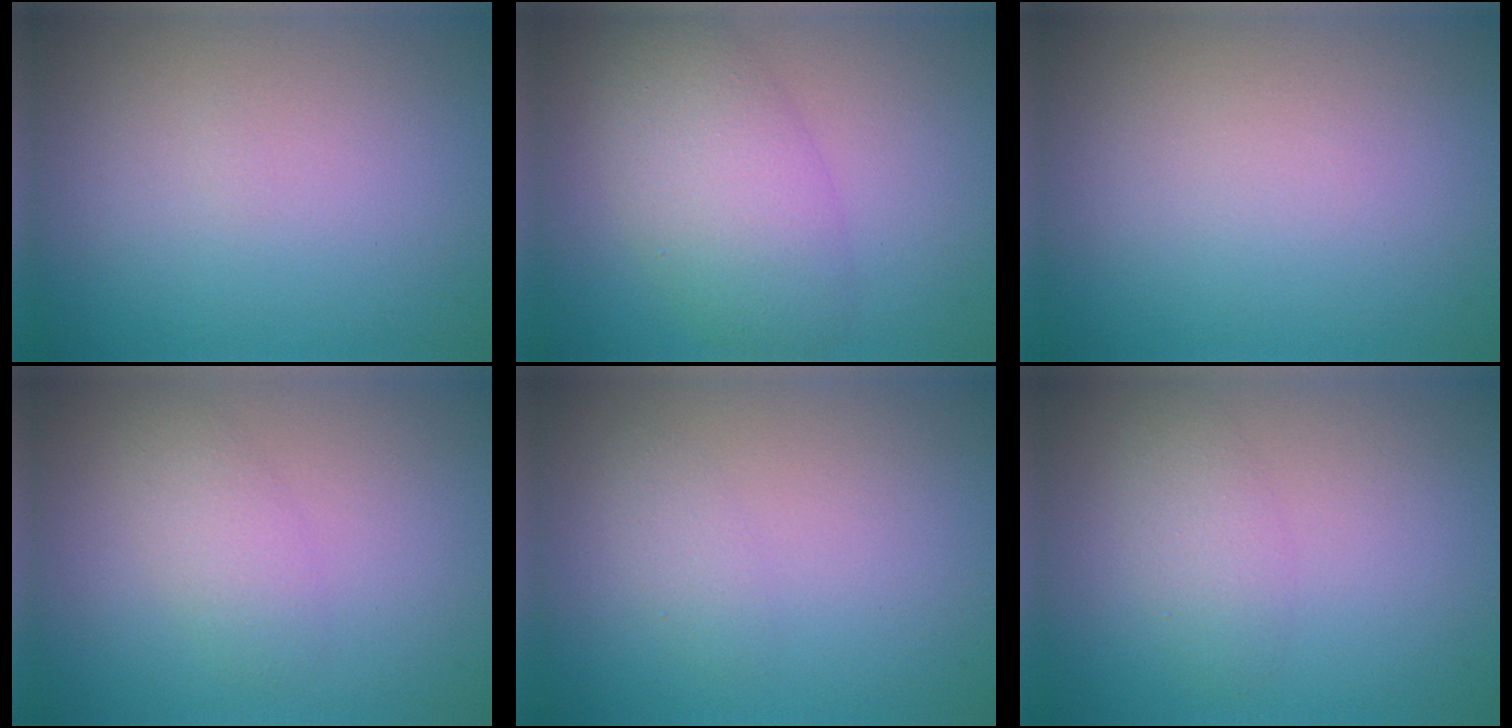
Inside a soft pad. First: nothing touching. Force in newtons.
{"total": 6.0, "press": 6.0, "slide": 0.4}
{"total": 0.0}
{"total": 2.2, "press": 2.2, "slide": 0.1}
{"total": 1.2, "press": 1.2, "slide": 0.0}
{"total": 2.0, "press": 2.0, "slide": 0.1}